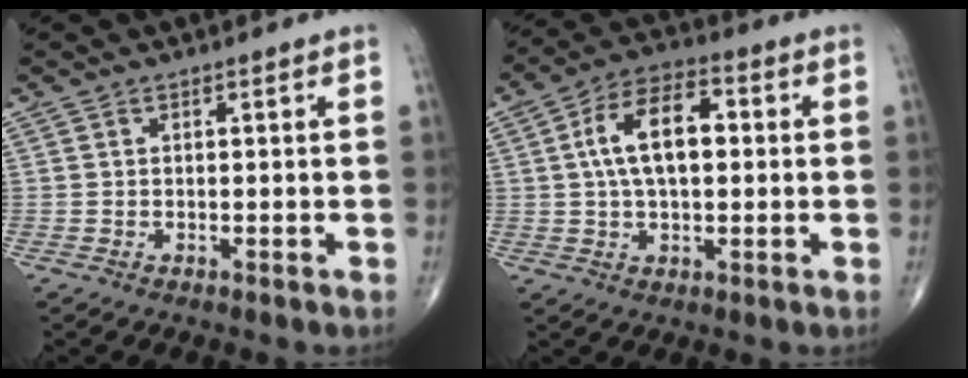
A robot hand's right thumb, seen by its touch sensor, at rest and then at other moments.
{"total": 12.2, "force": [1.5, 6.5, 10.2], "torque": [-0.175, 0.025, 0.020]}